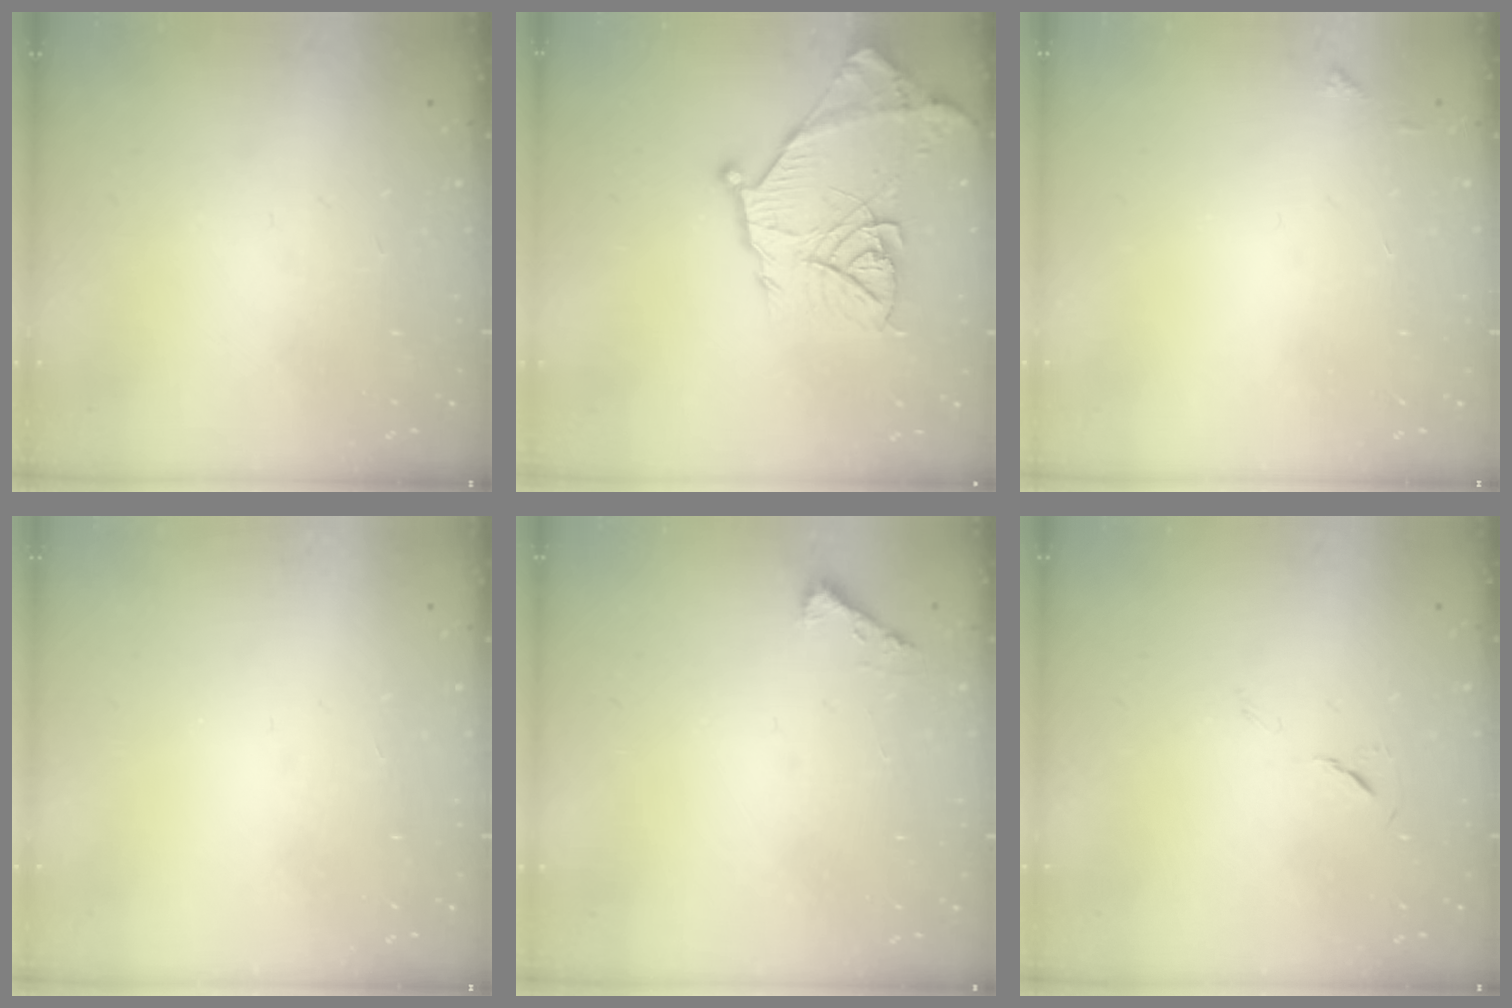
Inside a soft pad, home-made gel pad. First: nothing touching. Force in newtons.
{"total": 18.2, "press": 18.2, "slide": 1.4}
{"total": 3.8, "press": 3.7, "slide": 0.6}
{"total": 1.5, "press": 1.5, "slide": 0.1}
{"total": 2.3, "press": 2.3, "slide": 0.3}
{"total": 5.6, "press": 5.1, "slide": 2.2}